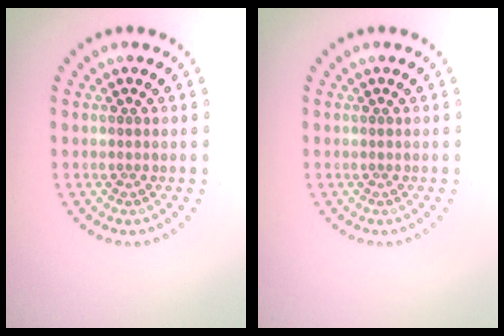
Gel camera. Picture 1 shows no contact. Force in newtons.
{"total": 0.0}